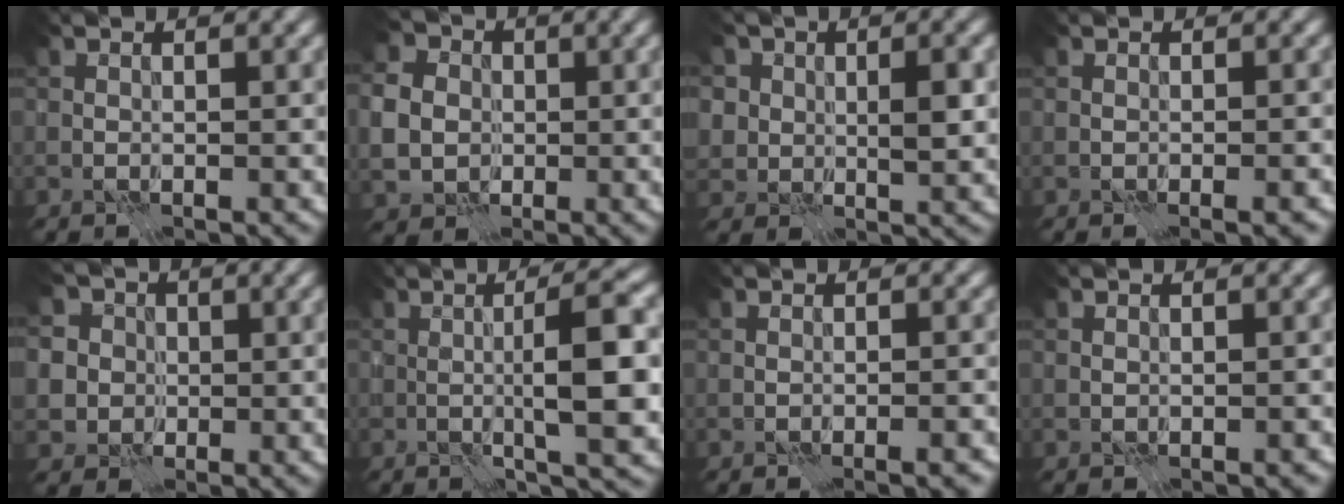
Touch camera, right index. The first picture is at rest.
{"total": 5.1, "force": [-0.3, 4.5, 2.4], "torque": [-0.059, 0.004, -0.012]}
{"total": 3.8, "force": [0.6, 2.8, 2.6], "torque": [-0.043, -0.008, 0.008]}
{"total": 1.3, "force": [-0.7, 0.1, 1.1], "torque": [-0.014, -0.006, -0.008]}
{"total": 5.8, "force": [1.2, 5.4, 1.8], "torque": [-0.034, 0.024, 0.003]}
{"total": 7.1, "force": [-0.4, 0.7, 7.0], "torque": [-0.106, 0.009, -0.009]}
{"total": 1.5, "force": [-0.9, 0.0, 1.1], "torque": [-0.015, -0.003, -0.012]}
{"total": 0.6, "force": [-0.4, 0.2, 0.5], "torque": [-0.007, -0.003, -0.004]}